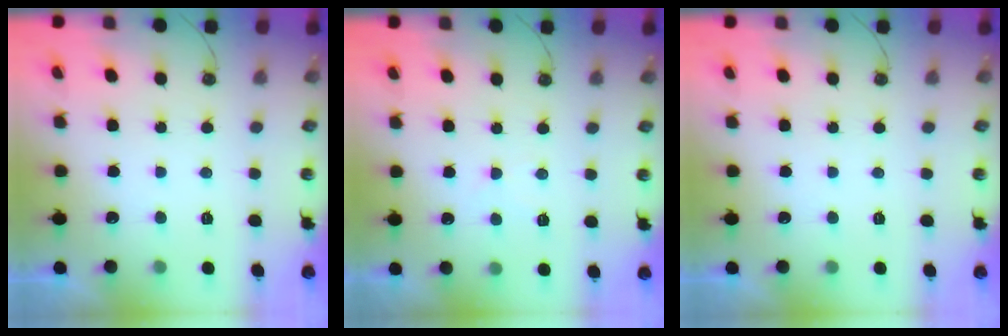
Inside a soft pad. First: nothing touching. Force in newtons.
{"total": 5.5, "press": 5.5, "slide": 0.6}
{"total": 0.0}